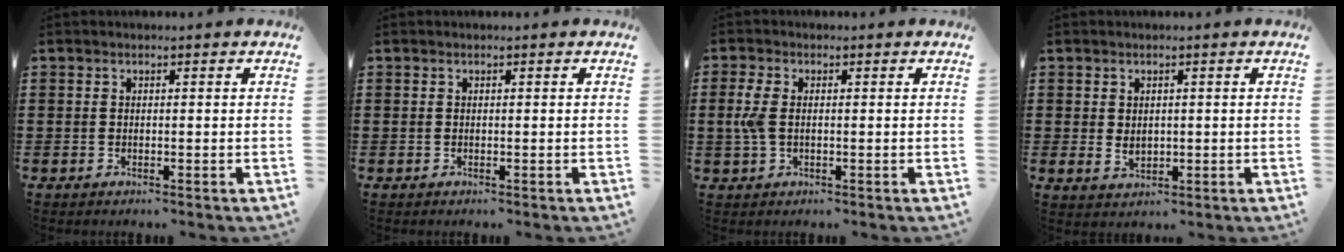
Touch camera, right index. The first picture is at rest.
{"total": 0.0}
{"total": 3.9, "force": [0.0, 2.2, 3.2], "torque": [-0.095, -0.002, -0.009]}
{"total": 1.8, "force": [0.3, 1.4, 1.1], "torque": [-0.023, 0.006, 0.006]}